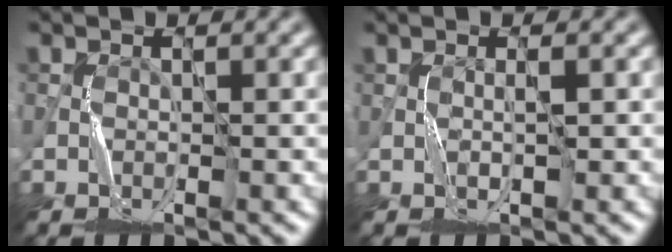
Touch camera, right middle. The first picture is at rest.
{"total": 0.8, "force": [0.1, 0.1, 0.8], "torque": [-0.013, 0.001, 0.001]}